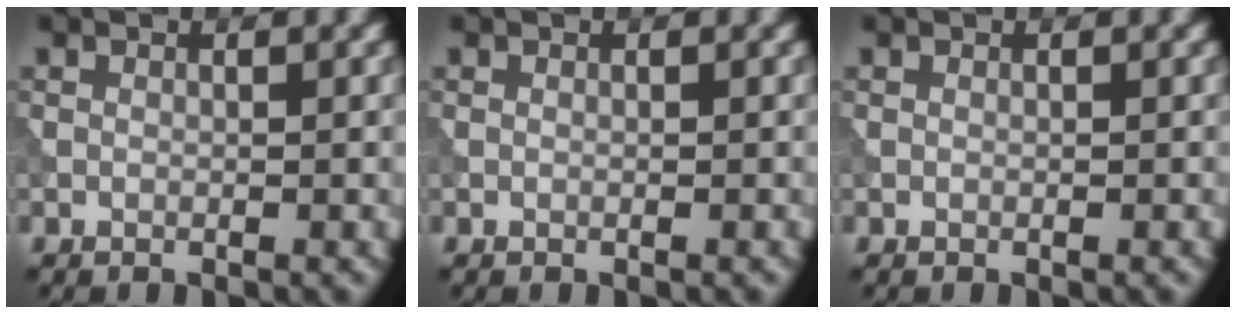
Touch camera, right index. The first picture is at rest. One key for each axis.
{"total": 0.0}
{"total": 0.0}